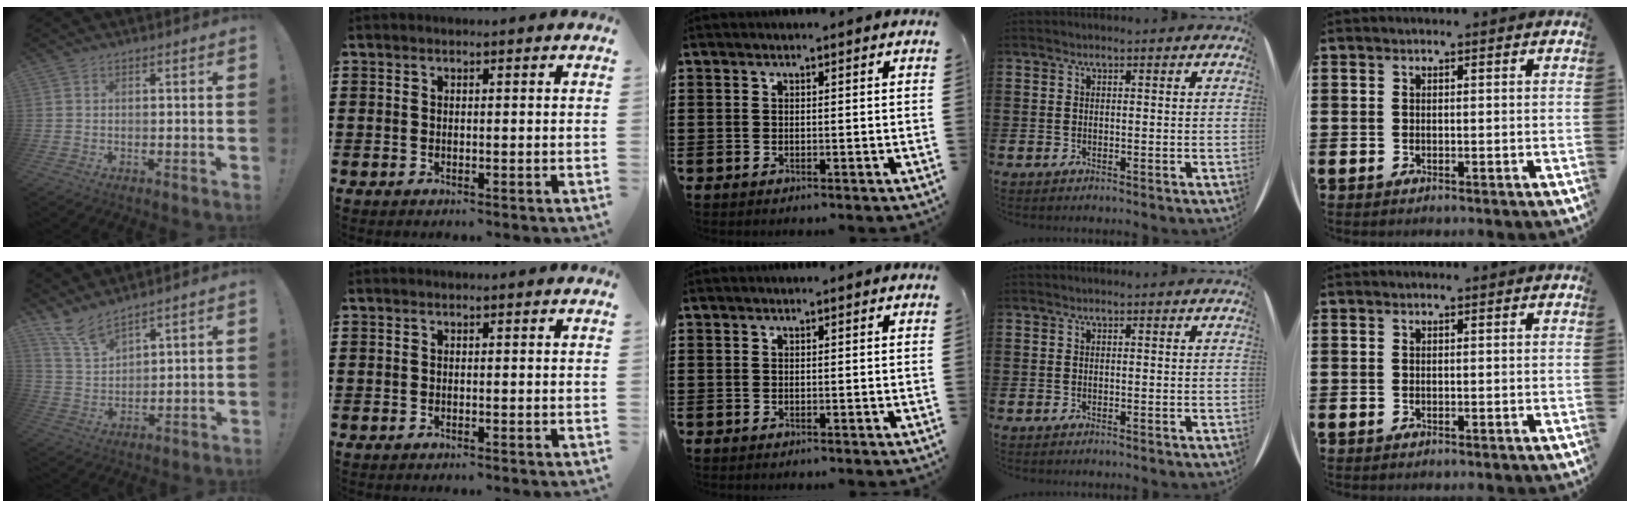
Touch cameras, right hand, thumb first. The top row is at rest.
{"thumb": {"total": 8.1, "force": [7.3, 1.8, 3.1], "torque": [-0.069, -0.048, 0.139]}}